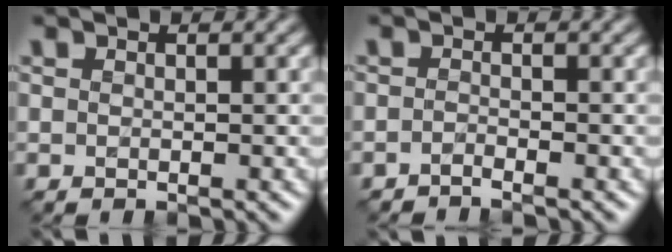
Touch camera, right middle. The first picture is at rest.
{"total": 1.1, "force": [-1.1, 0.0, 0.2], "torque": [-0.002, -0.006, -0.023]}